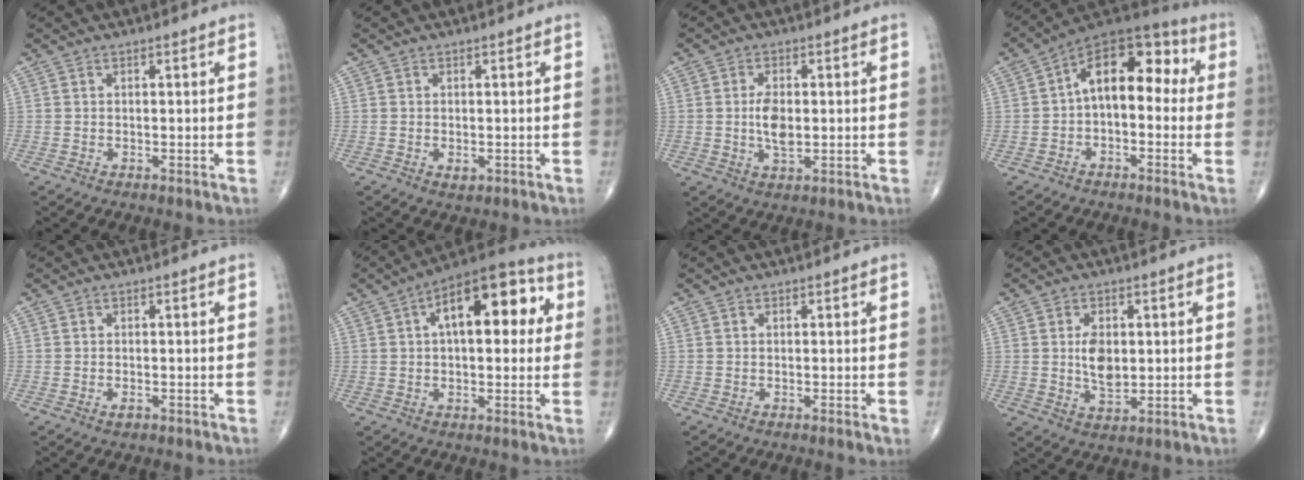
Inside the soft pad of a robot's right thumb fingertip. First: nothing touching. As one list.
[{"total": 1.4, "force": [-0.3, 0.9, 1.0], "torque": [-0.012, -0.002, -0.002]}, {"total": 5.3, "force": [0.0, 2.7, 4.6], "torque": [-0.084, -0.005, 0.000]}, {"total": 13.9, "force": [0.9, 8.1, 11.3], "torque": [-0.130, 0.051, -0.005]}, {"total": 1.1, "force": [-0.6, 0.6, 0.7], "torque": [-0.012, 0.001, -0.009]}, {"total": 17.1, "force": [4.2, 8.3, 14.3], "torque": [-0.173, 0.029, 0.053]}, {"total": 0.7, "force": [-0.2, 0.1, 0.7], "torque": [-0.015, -0.003, -0.003]}, {"total": 6.3, "force": [0.7, 3.7, 5.1], "torque": [-0.077, -0.010, 0.017]}]